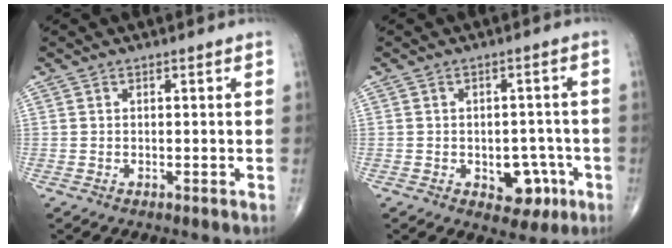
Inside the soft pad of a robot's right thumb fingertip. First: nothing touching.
{"total": 7.1, "force": [-2.6, 4.8, 4.6], "torque": [-0.024, 0.017, -0.026]}